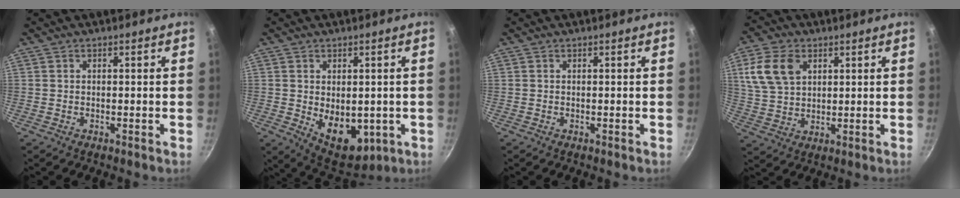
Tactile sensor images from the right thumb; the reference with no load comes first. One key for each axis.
{"total": 11.0, "fx": -1.4, "fy": 7.1, "fz": 8.3, "tx": -0.093, "ty": -0.018, "tz": 0.002}
{"total": 0.0}
{"total": 10.6, "fx": 3.9, "fy": 7.1, "fz": 6.8, "tx": -0.117, "ty": -0.005, "tz": 0.077}